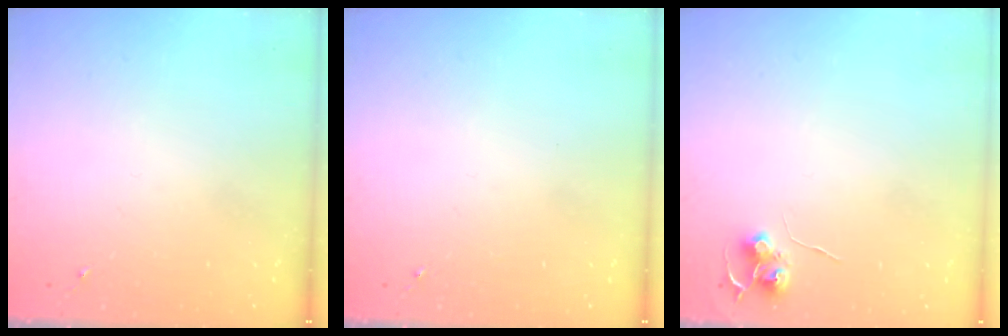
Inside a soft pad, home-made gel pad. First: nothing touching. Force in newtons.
{"total": 0.0}
{"total": 6.4, "press": 6.3, "slide": 0.6}